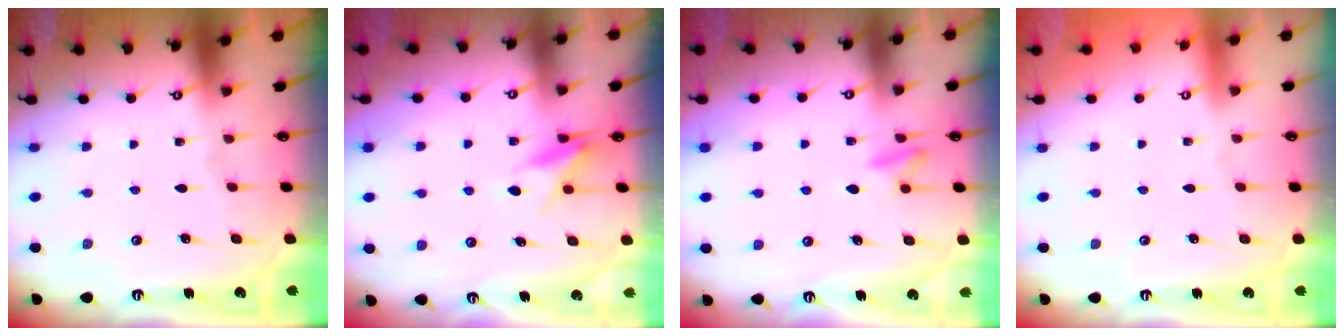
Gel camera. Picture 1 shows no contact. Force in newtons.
{"total": 8.8, "press": 8.7, "slide": 0.8}
{"total": 8.7, "press": 8.6, "slide": 1.2}
{"total": 3.9, "press": 3.9, "slide": 0.1}